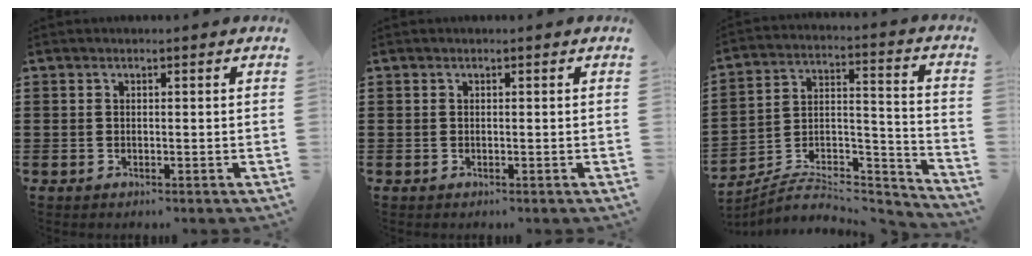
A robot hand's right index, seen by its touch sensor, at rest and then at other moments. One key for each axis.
{"total": 0.0}
{"total": 5.9, "fx": -5.3, "fy": 2.0, "fz": 1.6, "tx": -0.029, "ty": 0.005, "tz": -0.104}